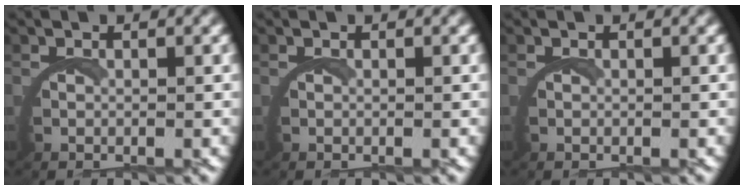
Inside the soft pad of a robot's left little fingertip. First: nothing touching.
{"total": 0.0}
{"total": 0.0}